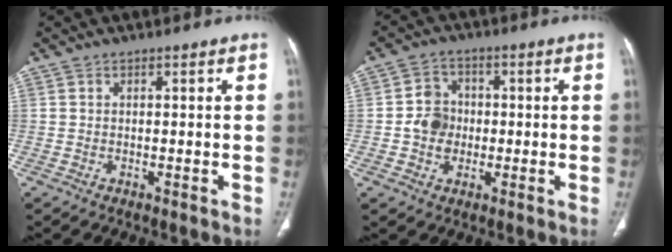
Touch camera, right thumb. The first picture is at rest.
{"total": 6.2, "force": [-0.6, 5.5, 3.0], "torque": [-0.028, 0.011, -0.017]}